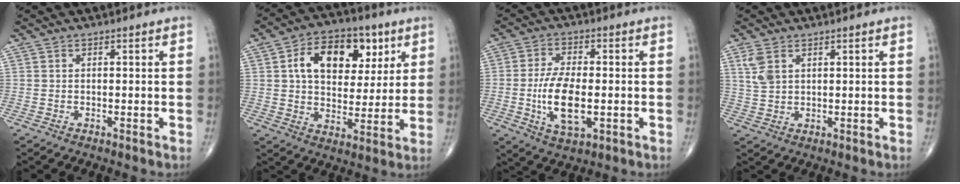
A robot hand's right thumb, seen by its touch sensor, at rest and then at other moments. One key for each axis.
{"total": 16.0, "fx": 5.4, "fy": 10.4, "fz": 10.9, "tx": -0.136, "ty": -0.001, "tz": 0.087}
{"total": 10.7, "fx": -1.7, "fy": 4.9, "fz": 9.4, "tx": -0.175, "ty": -0.001, "tz": -0.028}
{"total": 4.0, "fx": 1.9, "fy": 2.3, "fz": 2.7, "tx": -0.059, "ty": 0.002, "tz": 0.047}